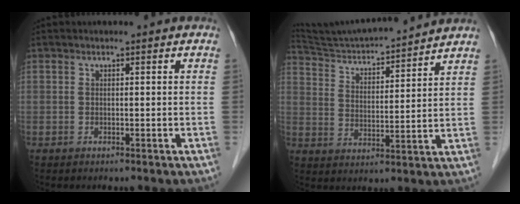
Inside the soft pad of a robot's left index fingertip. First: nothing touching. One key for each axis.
{"total": 16.0, "fx": 15.1, "fy": 0.4, "fz": 5.3, "tx": -0.100, "ty": 0.011, "tz": 0.239}